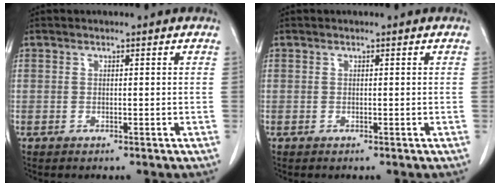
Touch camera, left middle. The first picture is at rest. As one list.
[{"total": 0.0}]